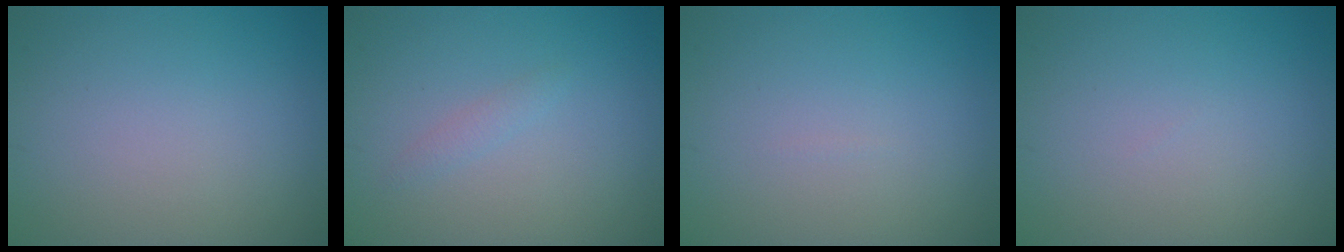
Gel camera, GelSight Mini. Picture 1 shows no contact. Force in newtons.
{"total": 0.9, "press": 0.8, "slide": 0.1}
{"total": 0.0}
{"total": 0.0}